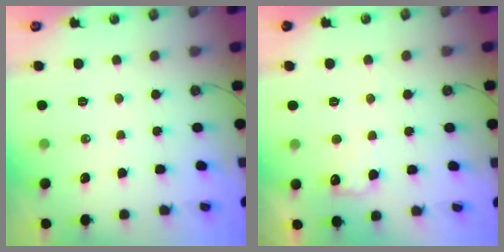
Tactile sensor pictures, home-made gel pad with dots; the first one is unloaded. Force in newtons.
{"total": 8.3, "press": 8.2, "slide": 0.5}